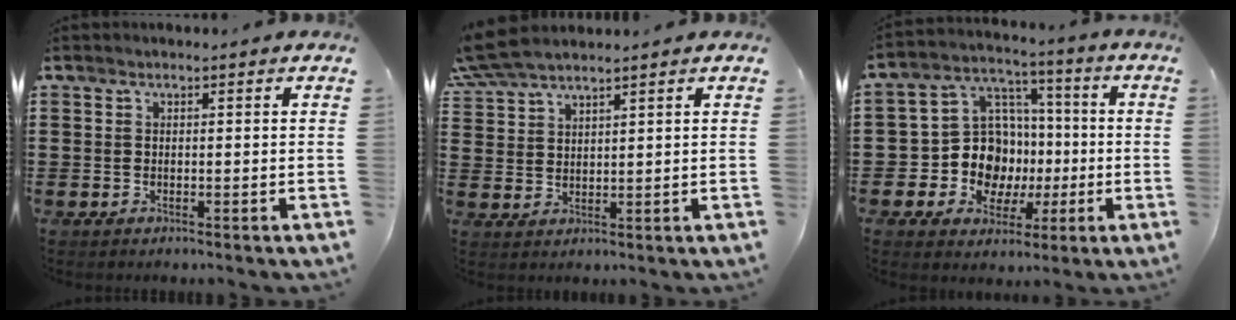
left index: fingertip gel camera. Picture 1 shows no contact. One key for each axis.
{"total": 5.0, "fx": 4.4, "fy": 0.9, "fz": 2.1, "tx": -0.057, "ty": -0.004, "tz": 0.082}
{"total": 11.5, "fx": -1.6, "fy": 10.5, "fz": 4.3, "tx": -0.123, "ty": 0.011, "tz": -0.023}